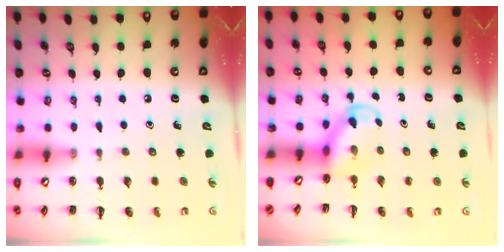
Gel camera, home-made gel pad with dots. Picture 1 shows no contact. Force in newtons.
{"total": 3.7, "press": 3.5, "slide": 1.3}